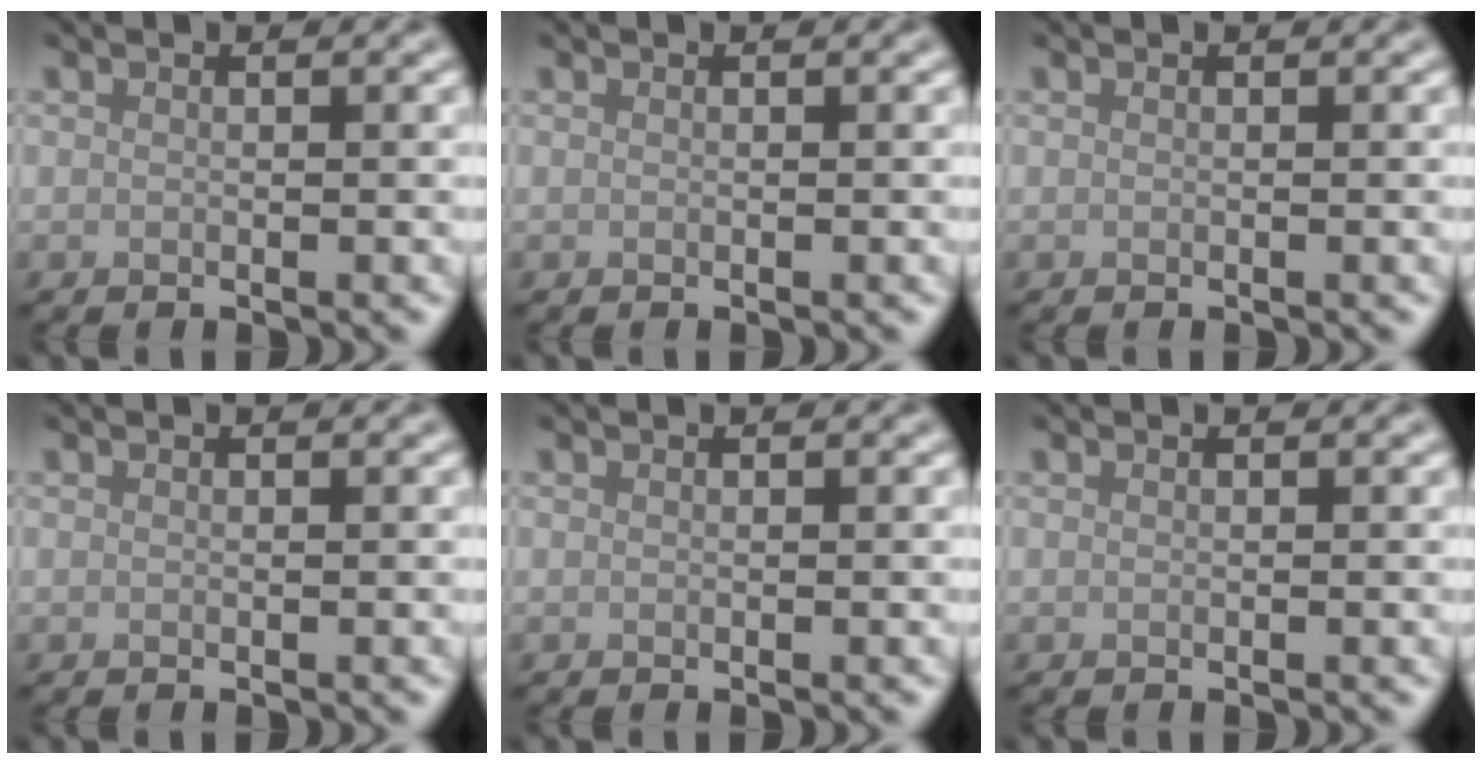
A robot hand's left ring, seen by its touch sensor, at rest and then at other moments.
{"total": 0.0}
{"total": 0.0}
{"total": 0.0}
{"total": 0.0}
{"total": 0.0}